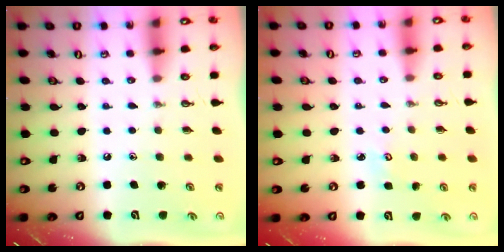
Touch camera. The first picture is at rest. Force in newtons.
{"total": 2.8, "press": 2.8, "slide": 0.3}